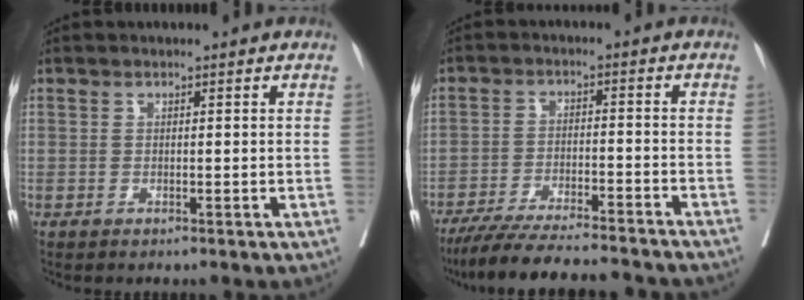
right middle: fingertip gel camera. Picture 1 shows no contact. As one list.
[{"total": 17.1, "force": [-15.4, 1.3, 7.3], "torque": [-0.125, -0.025, -0.229]}]